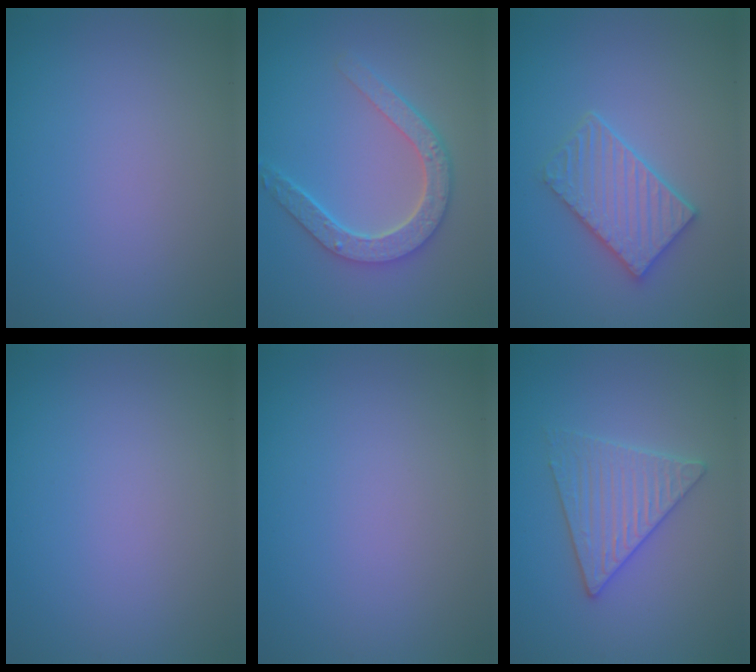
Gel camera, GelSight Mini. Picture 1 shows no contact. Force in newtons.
{"total": 4.6, "press": 3.7, "slide": 2.7}
{"total": 3.4, "press": 3.3, "slide": 0.8}
{"total": 0.0}
{"total": 0.0}
{"total": 3.5, "press": 3.4, "slide": 0.3}